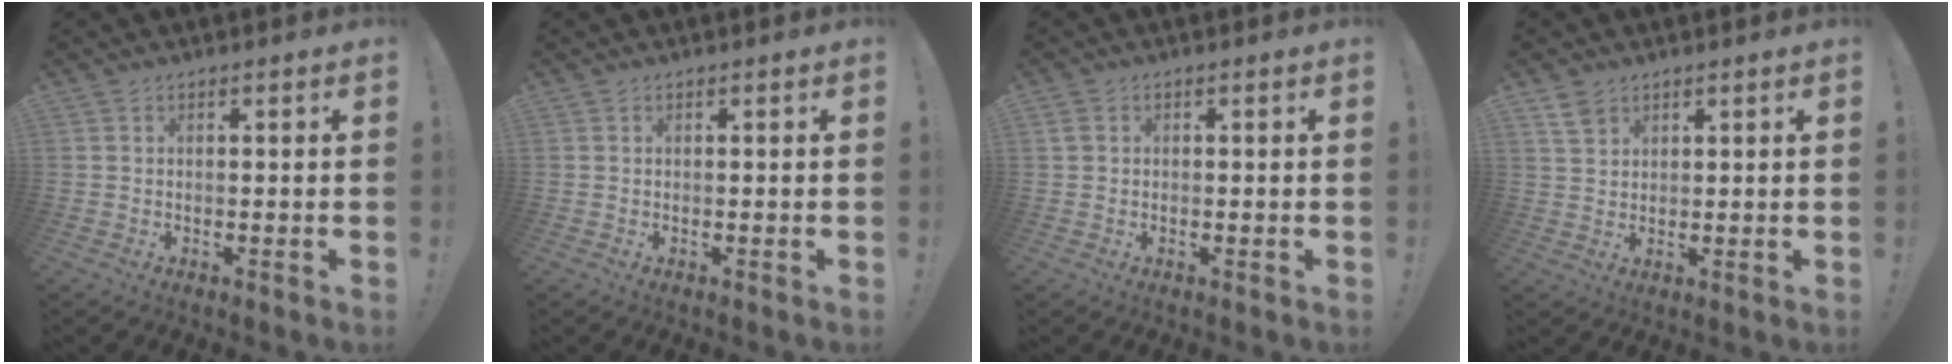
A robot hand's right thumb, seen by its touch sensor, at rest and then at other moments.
{"total": 0.0}
{"total": 1.3, "force": [0.5, 1.2, 0.4], "torque": [-0.008, 0.006, 0.009]}
{"total": 3.8, "force": [2.8, 2.2, 1.3], "torque": [-0.011, -0.019, 0.052]}